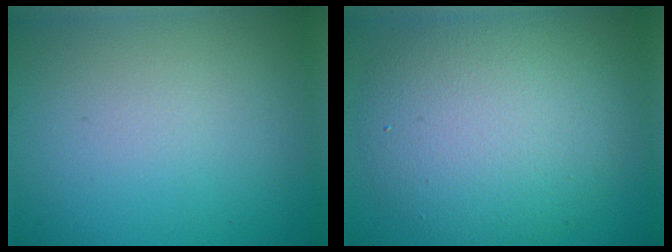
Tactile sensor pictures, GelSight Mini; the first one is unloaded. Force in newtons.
{"total": 8.1, "press": 8.1, "slide": 0.3}